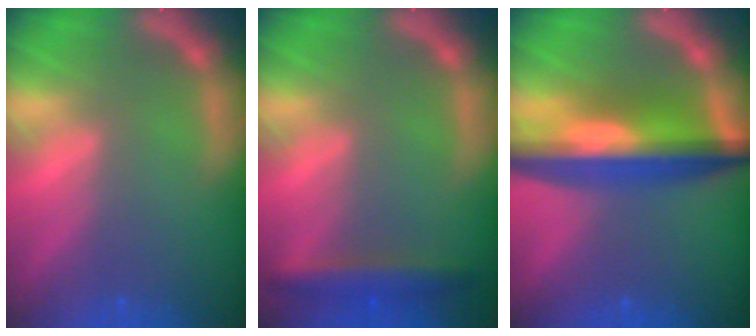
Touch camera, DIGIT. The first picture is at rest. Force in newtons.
{"total": 3.5}
{"total": 9.6}